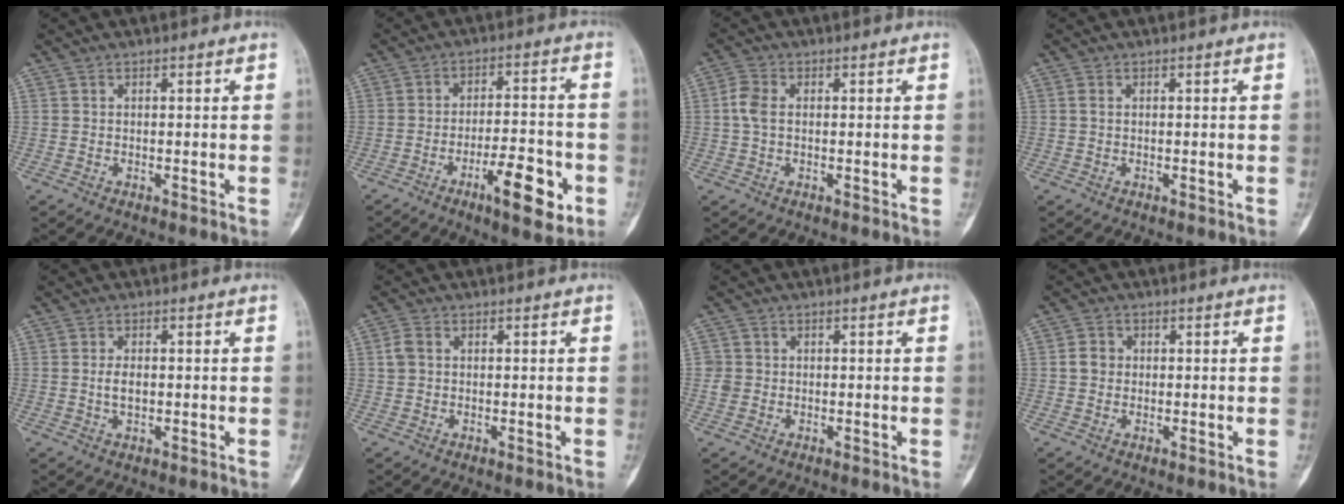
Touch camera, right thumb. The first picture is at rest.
{"total": 11.2, "force": [-5.1, 3.5, 9.4], "torque": [-0.136, 0.025, -0.075]}
{"total": 3.6, "force": [0.2, 2.2, 2.8], "torque": [-0.072, 0.009, -0.002]}
{"total": 0.7, "force": [0.1, 0.4, 0.5], "torque": [-0.015, 0.000, 0.001]}
{"total": 2.7, "force": [-0.1, 1.5, 2.3], "torque": [-0.040, 0.001, -0.002]}
{"total": 2.3, "force": [0.4, 1.8, 1.4], "torque": [-0.030, 0.007, 0.005]}
{"total": 2.4, "force": [-0.2, 2.3, 0.7], "torque": [-0.002, 0.006, -0.003]}
{"total": 2.7, "force": [0.1, 2.5, 1.2], "torque": [-0.009, 0.006, -0.003]}